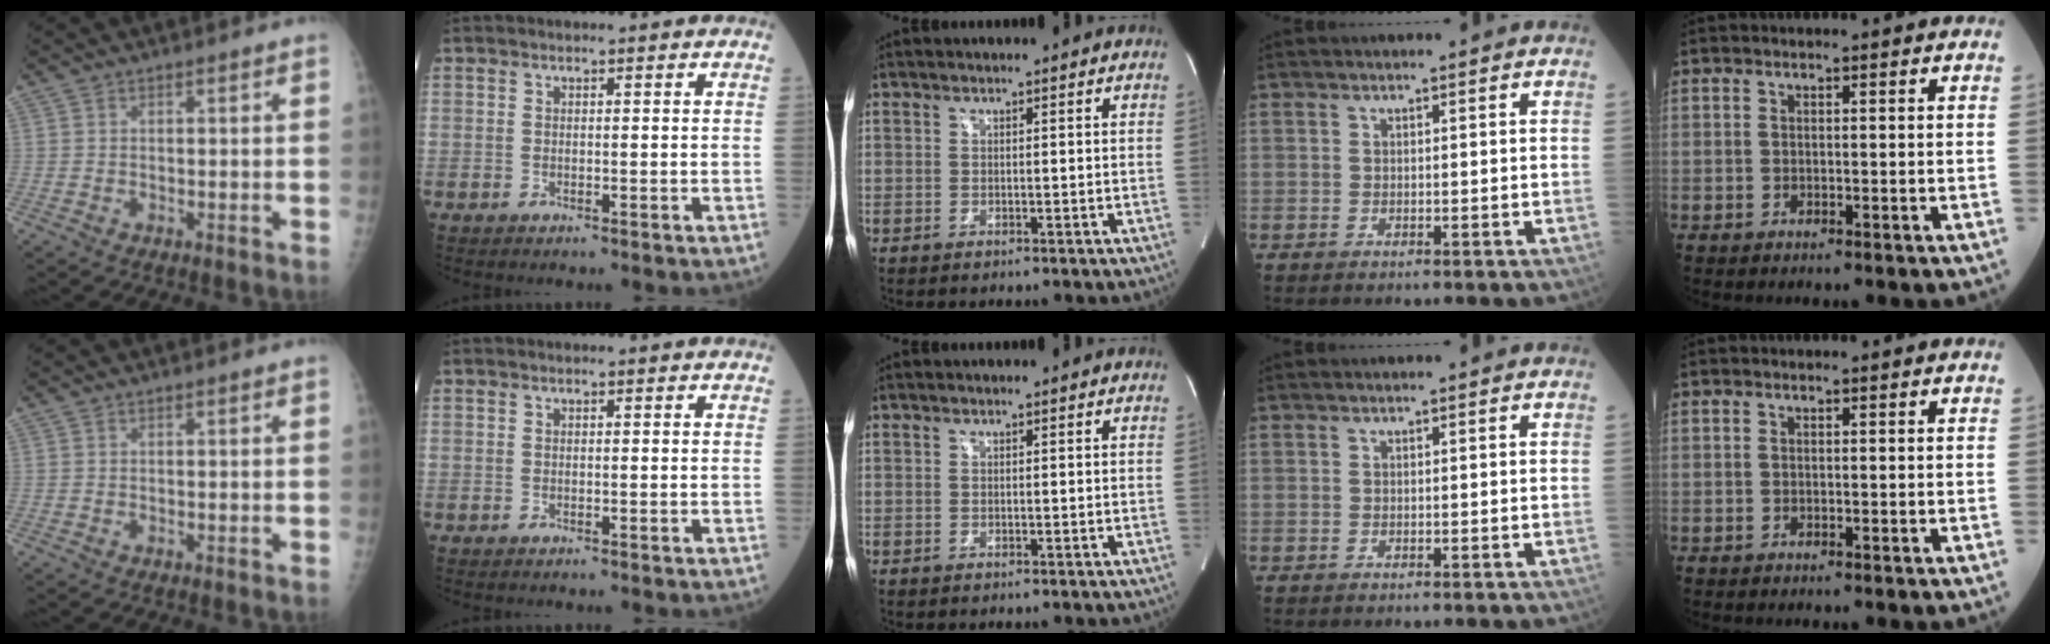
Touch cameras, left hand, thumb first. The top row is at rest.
{}